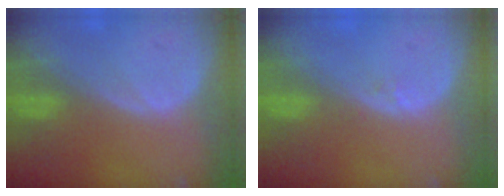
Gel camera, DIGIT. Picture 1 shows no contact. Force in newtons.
{"total": 0.6, "press": 0.5, "slide": 0.4}